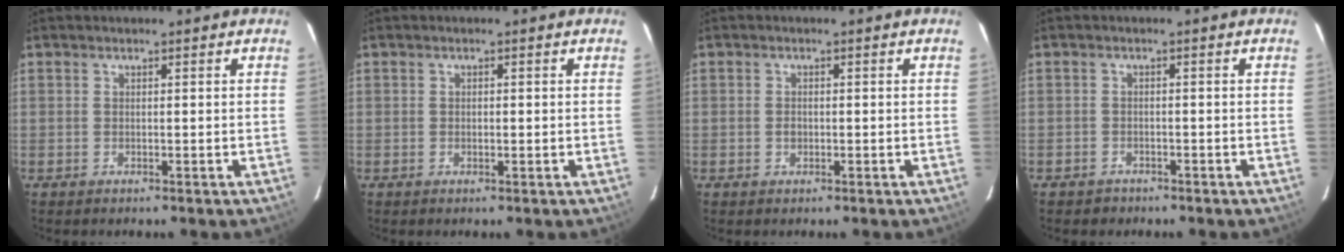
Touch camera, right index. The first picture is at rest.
{"total": 0.7, "force": [-0.2, 0.4, 0.6], "torque": [-0.010, 0.002, -0.003]}
{"total": 1.2, "force": [-0.2, 1.0, 0.5], "torque": [-0.007, 0.004, -0.001]}
{"total": 2.4, "force": [-1.6, 1.8, 0.0], "torque": [-0.009, 0.002, -0.022]}